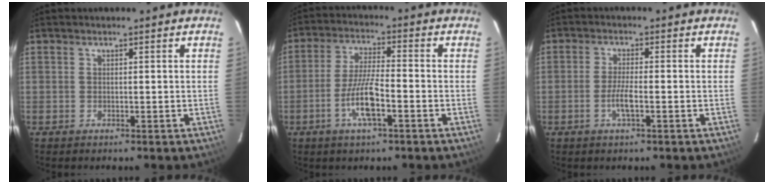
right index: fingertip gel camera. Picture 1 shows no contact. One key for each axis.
{"total": 7.8, "fx": -3.4, "fy": 1.2, "fz": 6.9, "tx": -0.139, "ty": 0.000, "tz": -0.063}
{"total": 3.4, "fx": -1.3, "fy": 0.3, "fz": 3.2, "tx": -0.062, "ty": -0.002, "tz": -0.025}